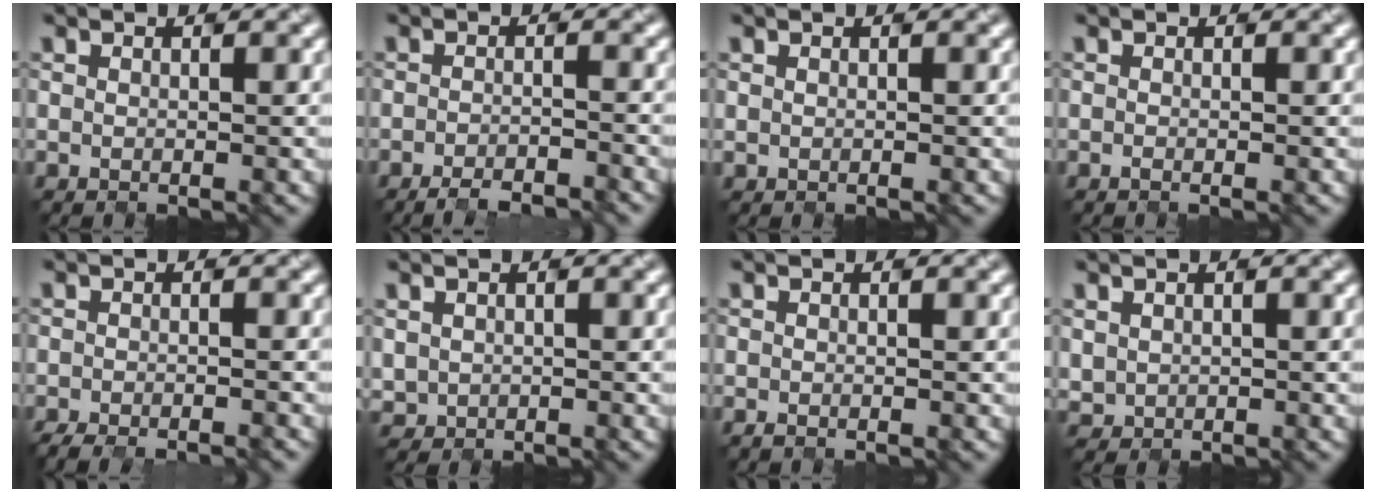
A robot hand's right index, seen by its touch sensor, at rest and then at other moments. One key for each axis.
{"total": 2.8, "fx": -2.5, "fy": 0.3, "fz": 1.3, "tx": -0.016, "ty": -0.003, "tz": -0.042}
{"total": 0.0}
{"total": 0.0}
{"total": 2.8, "fx": -2.0, "fy": 0.6, "fz": 1.9, "tx": -0.004, "ty": 0.000, "tz": -0.022}
{"total": 0.9, "fx": 0.1, "fy": 0.9, "fz": 0.0, "tx": -0.004, "ty": -0.001, "tz": 0.013}
{"total": 0.0}
{"total": 0.9, "fx": 0.3, "fy": 0.9, "fz": 0.1, "tx": -0.005, "ty": -0.001, "tz": 0.017}